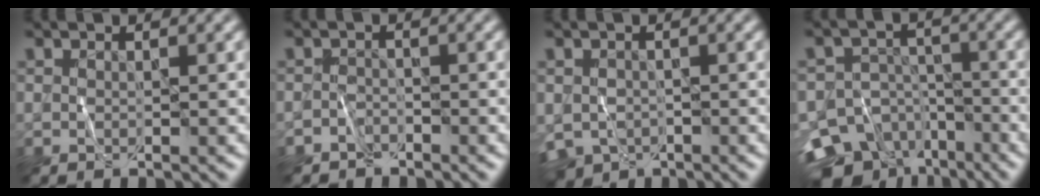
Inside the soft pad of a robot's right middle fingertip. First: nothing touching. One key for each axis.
{"total": 1.4, "fx": -1.2, "fy": 0.7, "fz": 0.0, "tx": 0.002, "ty": 0.007, "tz": -0.024}
{"total": 3.5, "fx": -1.9, "fy": 2.5, "fz": 1.6, "tx": -0.029, "ty": -0.011, "tz": -0.036}
{"total": 11.0, "fx": -7.1, "fy": 7.6, "fz": 3.7, "tx": -0.063, "ty": -0.009, "tz": -0.122}